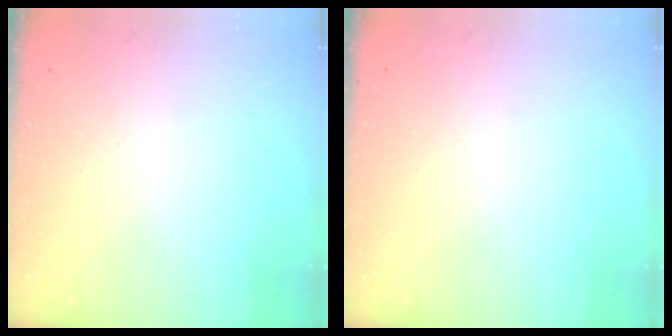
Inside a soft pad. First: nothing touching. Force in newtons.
{"total": 0.0}